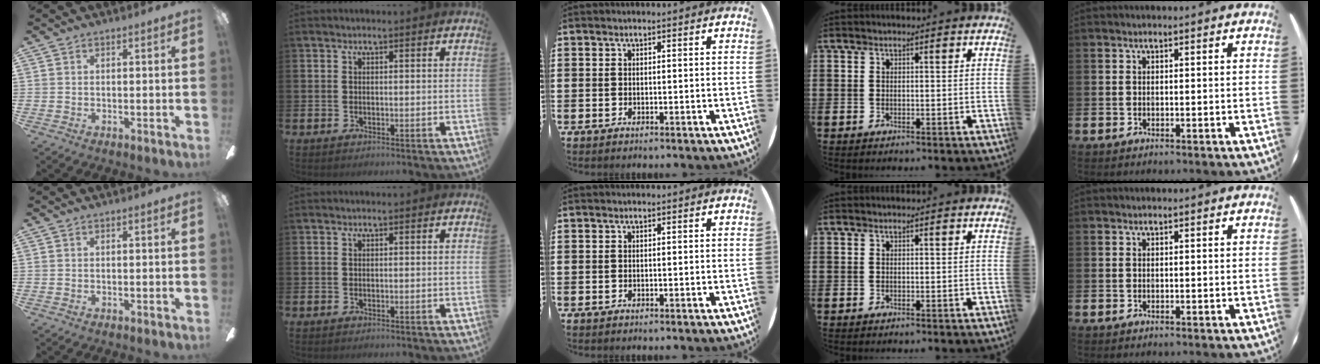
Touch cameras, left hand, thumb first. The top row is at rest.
{}